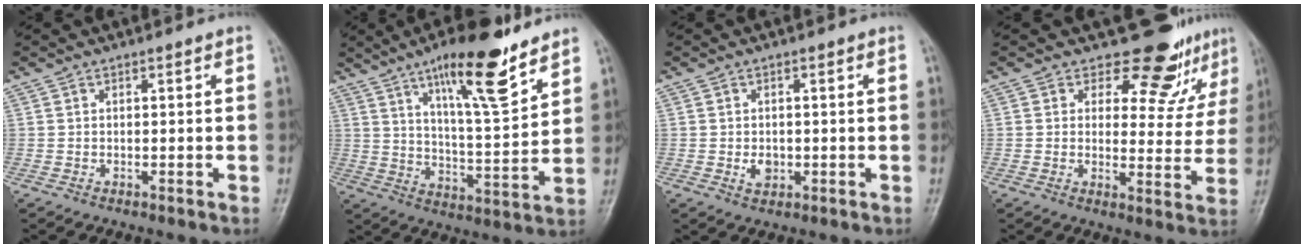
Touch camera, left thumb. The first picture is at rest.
{"total": 16.1, "force": [10.4, 3.7, 11.8], "torque": [-0.170, -0.060, 0.175]}
{"total": 2.6, "force": [-0.4, 2.0, 1.6], "torque": [-0.018, 0.000, -0.004]}
{"total": 10.4, "force": [8.9, 5.0, 2.1], "torque": [0.020, -0.069, 0.096]}